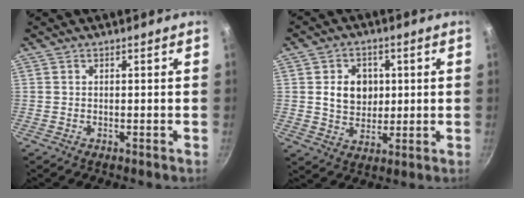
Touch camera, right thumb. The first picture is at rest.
{"total": 8.4, "force": [1.4, 6.8, 4.7], "torque": [-0.046, -0.006, 0.023]}